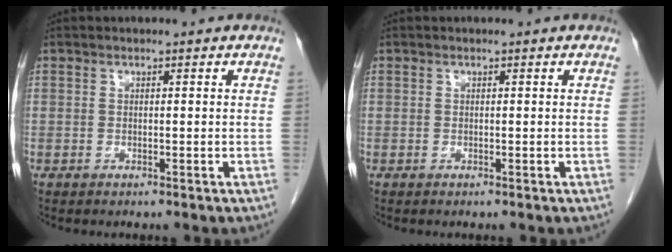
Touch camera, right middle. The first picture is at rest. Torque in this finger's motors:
{"motor_torque": [-0.01, -0.01, 0.00, 0.00]}